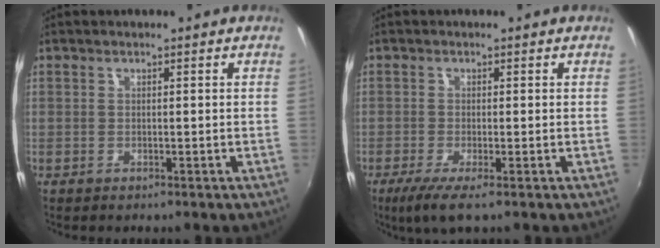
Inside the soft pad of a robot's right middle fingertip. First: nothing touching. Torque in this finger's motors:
{"motor_torque": [0.64, -0.54, 0.09, 0.07]}